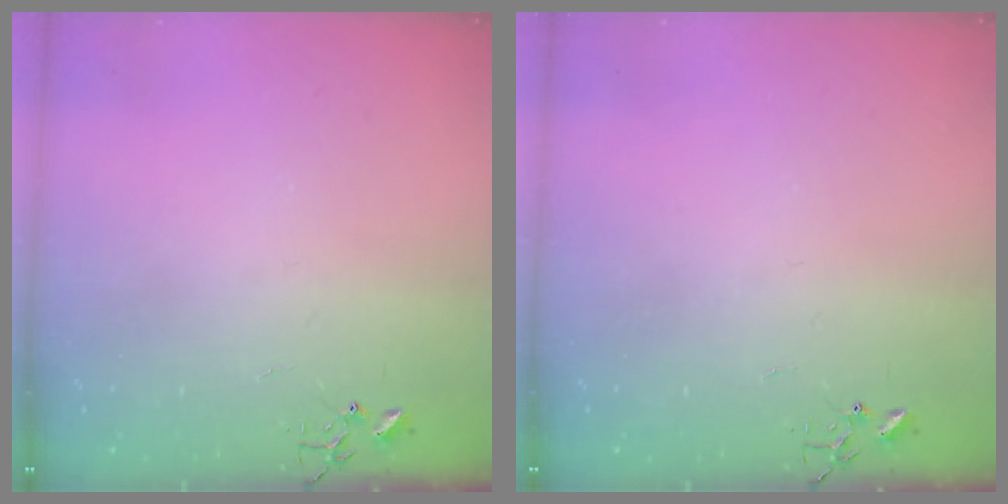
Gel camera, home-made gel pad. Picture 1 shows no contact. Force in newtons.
{"total": 0.0}